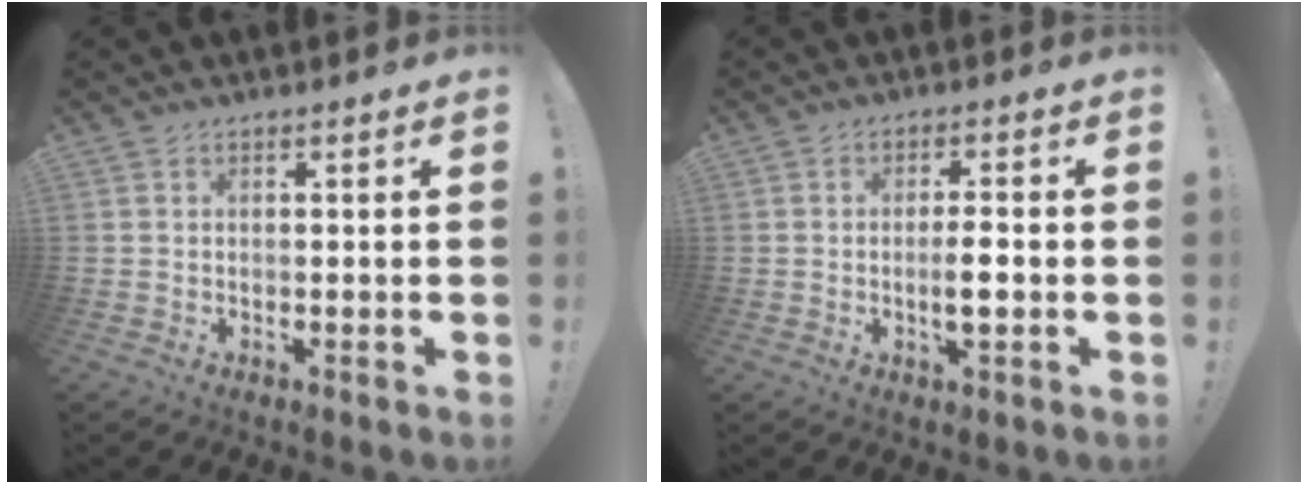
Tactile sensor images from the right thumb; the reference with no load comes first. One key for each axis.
{"total": 5.0, "fx": -1.2, "fy": 3.3, "fz": 3.6, "tx": -0.051, "ty": 0.006, "tz": -0.025}